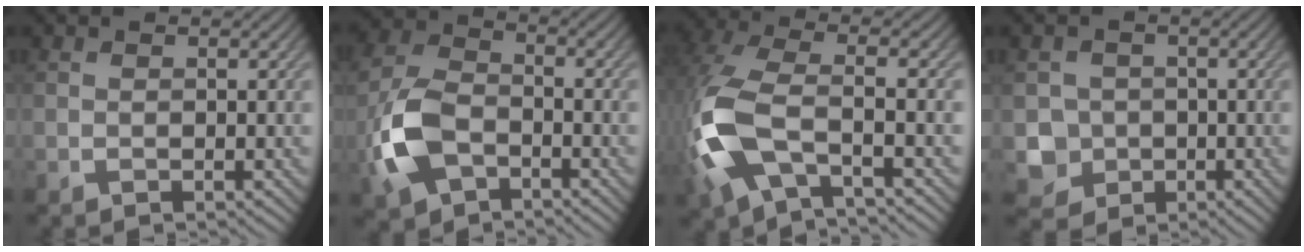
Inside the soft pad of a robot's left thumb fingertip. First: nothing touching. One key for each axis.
{"total": 9.6, "fx": -3.6, "fy": 6.0, "fz": 6.6, "tx": -0.169, "ty": -0.002, "tz": -0.087}
{"total": 12.3, "fx": -3.6, "fy": 5.4, "fz": 10.5, "tx": -0.275, "ty": -0.015, "tz": -0.079}
{"total": 4.5, "fx": -1.1, "fy": 4.3, "fz": 1.1, "tx": -0.028, "ty": -0.005, "tz": -0.036}